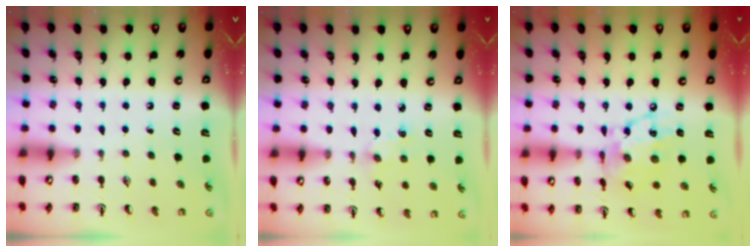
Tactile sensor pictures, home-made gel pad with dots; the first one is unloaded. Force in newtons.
{"total": 3.0, "press": 3.0, "slide": 0.4}
{"total": 14.8, "press": 14.8, "slide": 1.1}